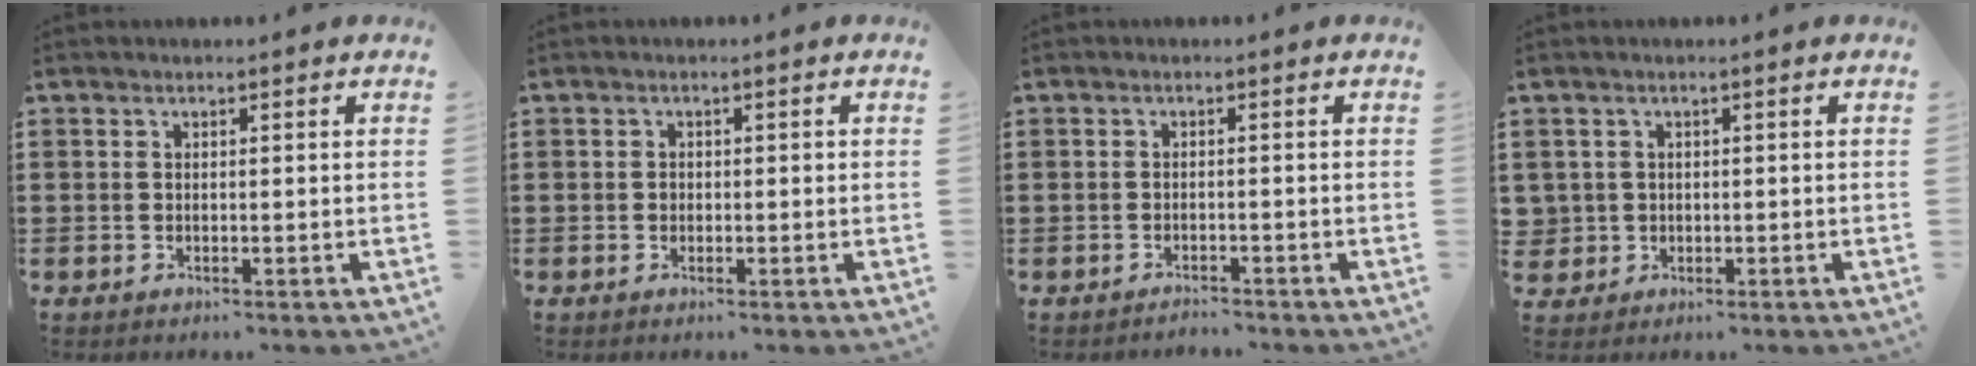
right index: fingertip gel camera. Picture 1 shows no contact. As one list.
[{"total": 0.8, "force": [0.0, 0.6, 0.5], "torque": [-0.012, 0.001, -0.001]}, {"total": 1.3, "force": [-1.2, 0.1, -0.2], "torque": [-0.002, 0.005, -0.028]}, {"total": 1.6, "force": [-0.1, 1.6, -0.1], "torque": [-0.007, 0.006, -0.006]}]